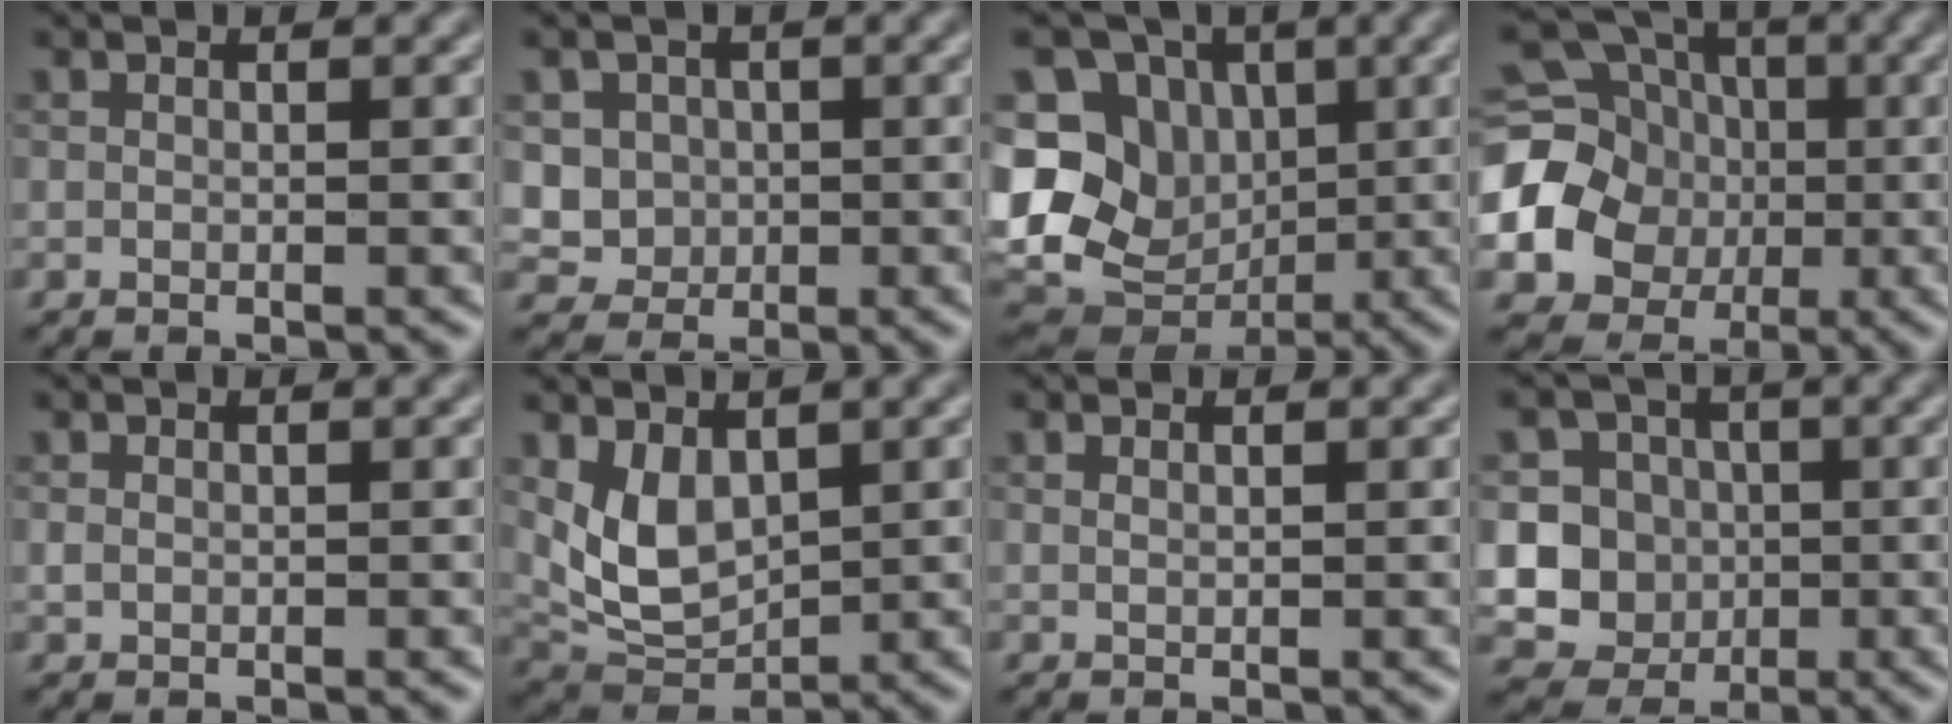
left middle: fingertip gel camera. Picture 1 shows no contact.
{"total": 3.4, "force": [0.7, 3.2, 1.0], "torque": [-0.014, -0.006, 0.021]}
{"total": 15.7, "force": [0.4, 13.8, 7.5], "torque": [-0.183, 0.018, 0.000]}
{"total": 16.0, "force": [-0.5, 14.7, 6.1], "torque": [-0.169, 0.005, -0.030]}
{"total": 0.6, "force": [0.2, 0.5, 0.3], "torque": [-0.007, -0.001, 0.005]}
{"total": 4.5, "force": [1.3, 2.9, 3.2], "torque": [-0.067, -0.009, 0.035]}
{"total": 0.6, "force": [0.5, 0.1, 0.3], "torque": [-0.007, -0.002, 0.008]}
{"total": 9.5, "force": [-0.7, 9.2, 2.3], "torque": [-0.046, 0.020, -0.037]}